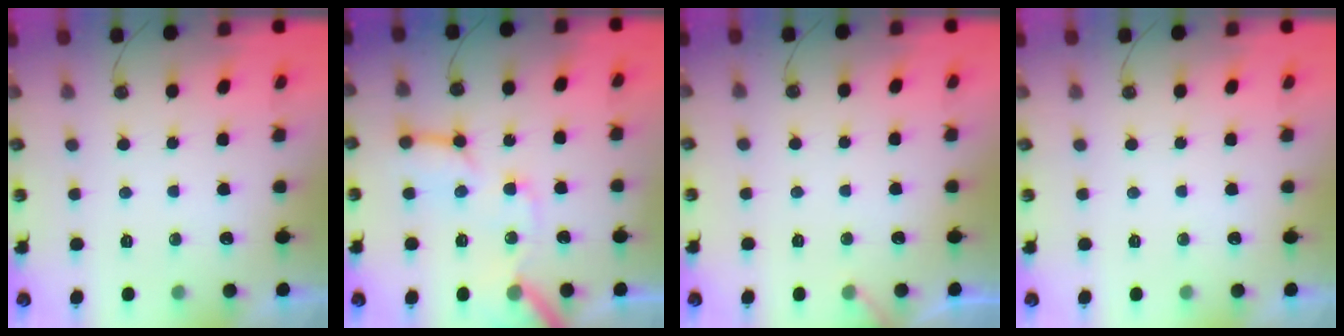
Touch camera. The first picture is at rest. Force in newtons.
{"total": 15.1, "press": 15.0, "slide": 1.7}
{"total": 3.6, "press": 3.6, "slide": 0.4}
{"total": 0.0}